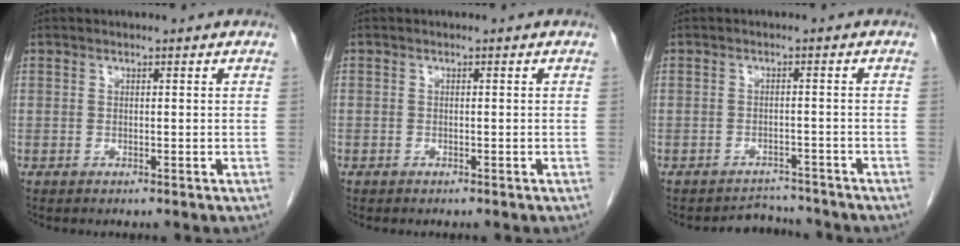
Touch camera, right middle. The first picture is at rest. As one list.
[{"total": 0.5, "force": [-0.4, 0.4, 0.0], "torque": [-0.006, 0.004, -0.009]}, {"total": 3.4, "force": [-3.2, 0.4, -1.0], "torque": [0.010, 0.004, -0.044]}]